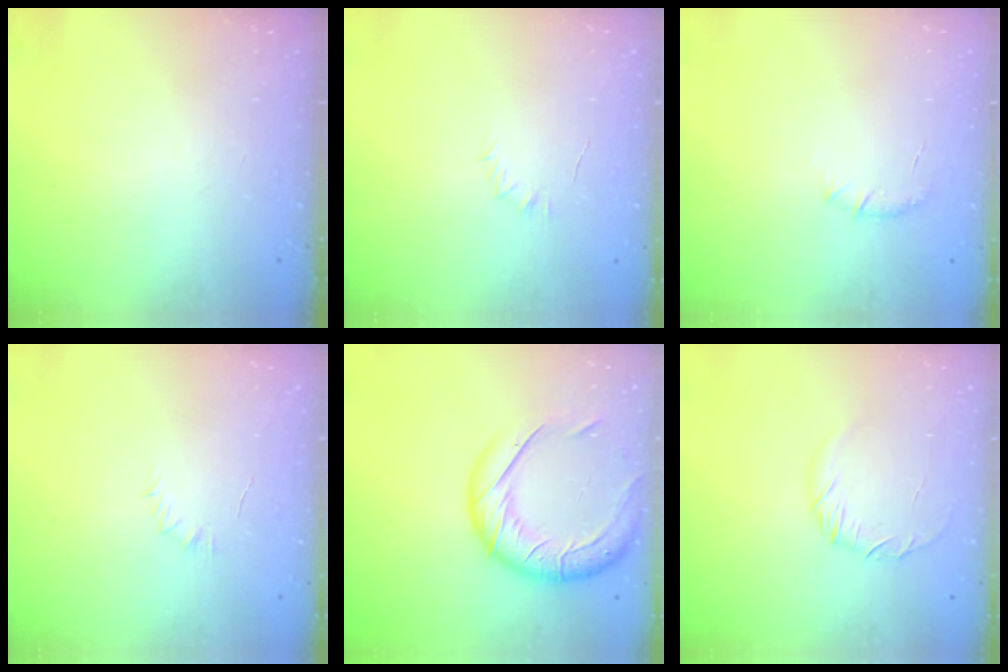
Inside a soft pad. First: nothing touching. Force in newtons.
{"total": 3.8, "press": 3.6, "slide": 1.1}
{"total": 5.7, "press": 5.6, "slide": 1.5}
{"total": 3.8, "press": 3.6, "slide": 1.1}
{"total": 17.3, "press": 17.2, "slide": 2.3}
{"total": 5.2, "press": 5.0, "slide": 1.3}